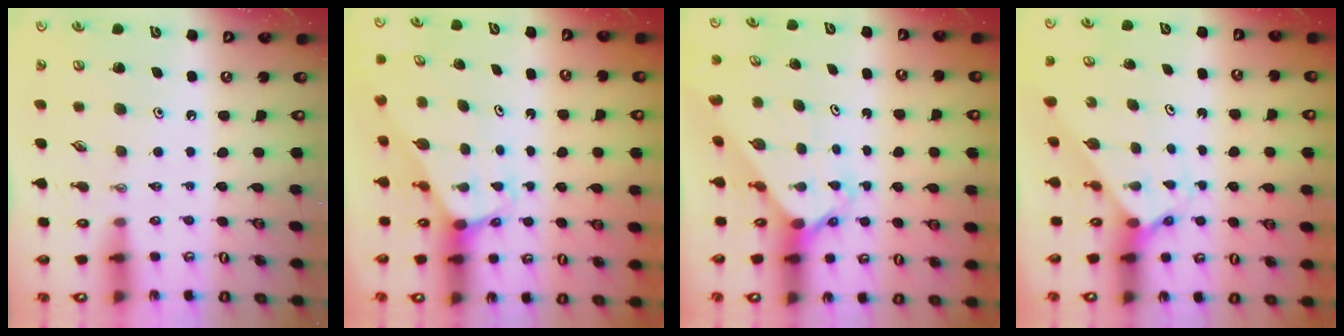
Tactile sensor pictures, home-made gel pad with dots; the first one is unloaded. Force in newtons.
{"total": 2.9, "press": 2.9, "slide": 0.1}
{"total": 2.7, "press": 2.6, "slide": 0.3}
{"total": 1.9, "press": 1.9, "slide": 0.2}